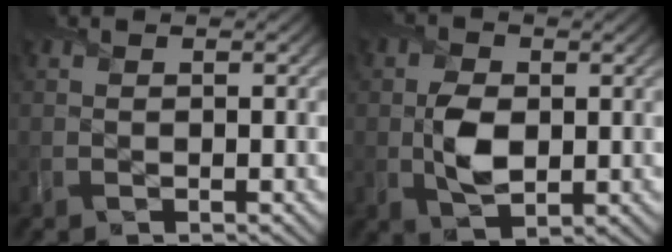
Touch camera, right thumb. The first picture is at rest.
{"total": 5.1, "force": [-0.1, 3.5, 3.7], "torque": [-0.080, -0.007, -0.004]}